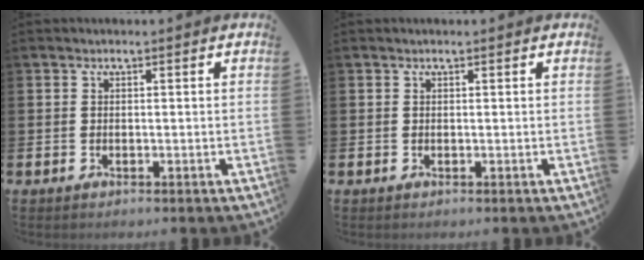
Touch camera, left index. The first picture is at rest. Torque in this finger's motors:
{"motor_torque": [0.05, -0.05, -0.10, -0.01]}